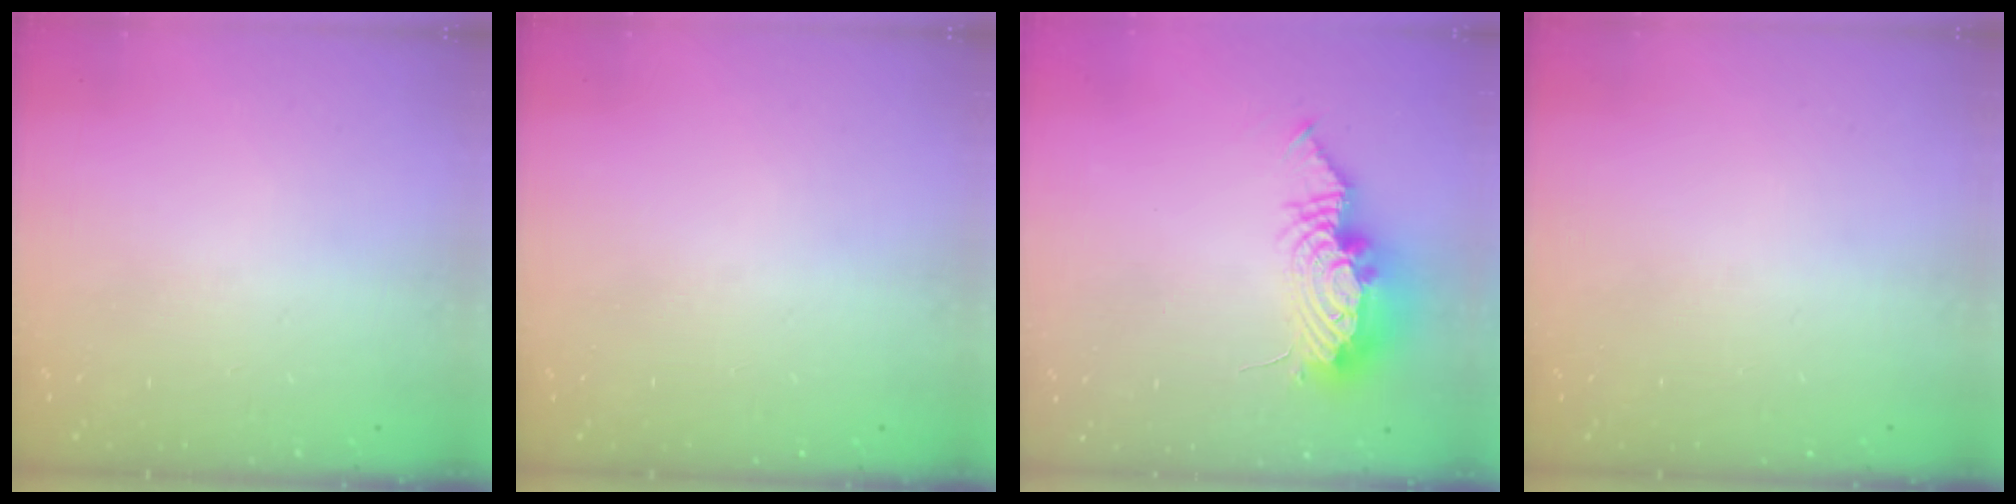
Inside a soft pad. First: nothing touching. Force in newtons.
{"total": 0.0}
{"total": 12.6, "press": 11.7, "slide": 4.7}
{"total": 0.0}